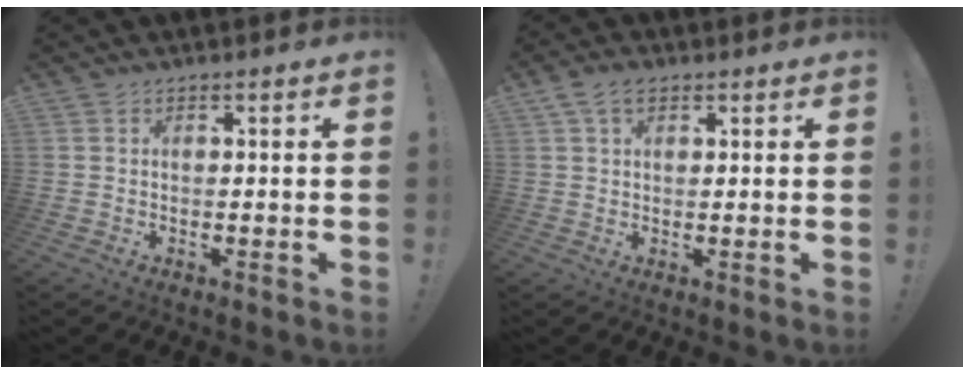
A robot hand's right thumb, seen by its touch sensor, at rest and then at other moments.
{"total": 5.0, "force": [2.3, 3.1, 3.1], "torque": [-0.066, 0.005, 0.047]}